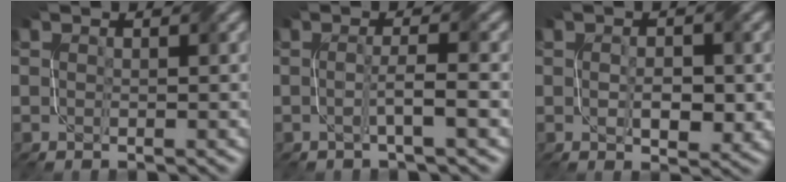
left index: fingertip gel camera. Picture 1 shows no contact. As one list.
[{"total": 2.4, "force": [-0.6, 0.1, 2.3], "torque": [-0.042, 0.005, -0.016]}, {"total": 3.6, "force": [-0.3, 1.9, 3.0], "torque": [-0.051, -0.005, 0.000]}]